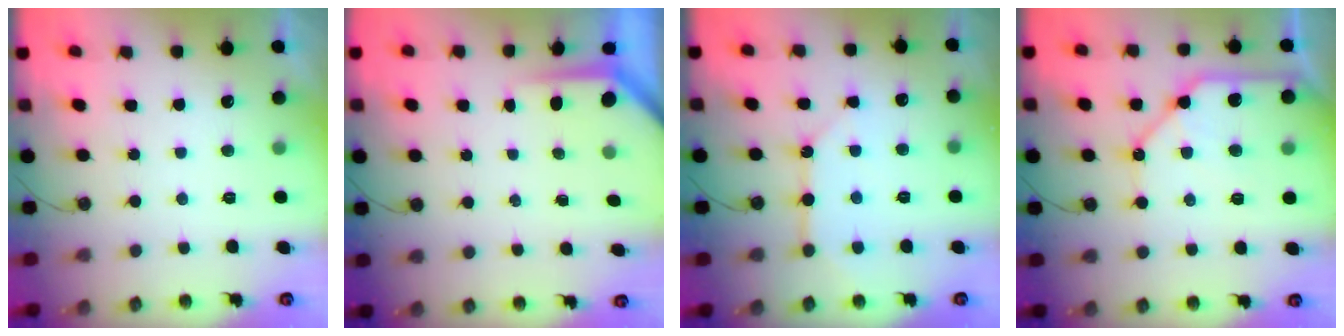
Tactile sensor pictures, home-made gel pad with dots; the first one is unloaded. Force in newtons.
{"total": 3.9, "press": 3.9, "slide": 0.2}
{"total": 8.3, "press": 8.3, "slide": 0.6}
{"total": 14.7, "press": 14.6, "slide": 1.6}